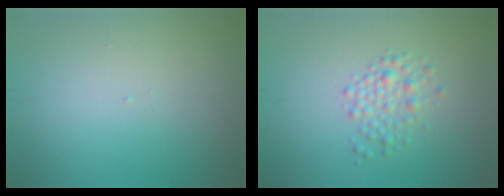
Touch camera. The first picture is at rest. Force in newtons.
{"total": 2.4, "press": 2.4, "slide": 0.0}